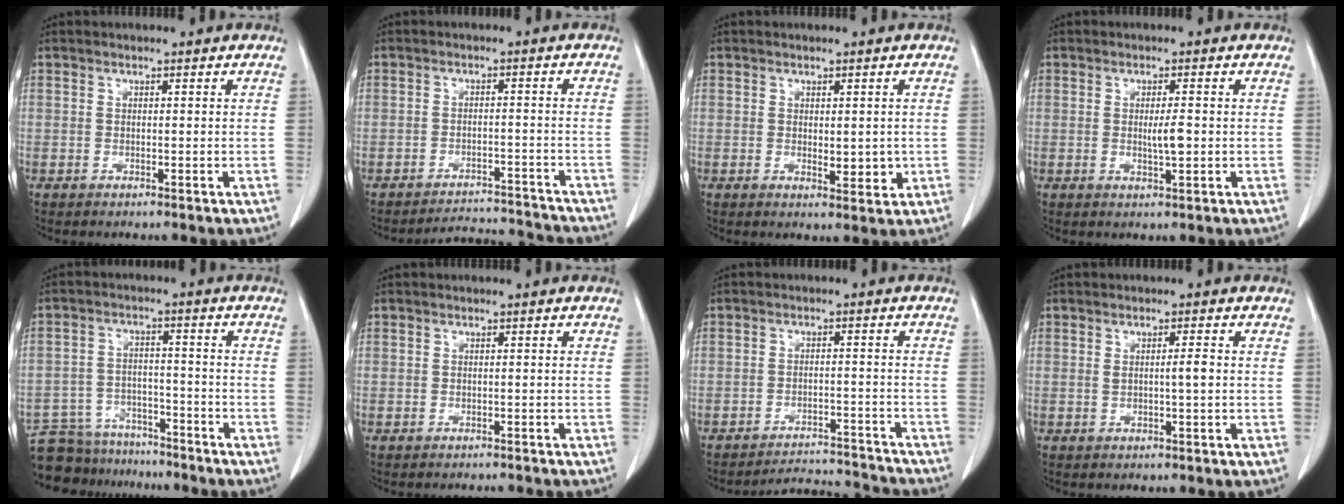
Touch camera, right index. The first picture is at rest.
{"total": 7.2, "force": [-7.0, 0.5, -1.3], "torque": [0.019, 0.022, -0.098]}
{"total": 3.0, "force": [-0.1, 1.3, 2.7], "torque": [-0.037, -0.007, 0.005]}
{"total": 2.7, "force": [-0.2, 0.3, 2.7], "torque": [-0.049, -0.003, -0.002]}
{"total": 10.7, "force": [-9.7, 4.6, 0.6], "torque": [-0.011, 0.021, -0.151]}
{"total": 2.3, "force": [-1.9, 1.2, 0.2], "torque": [-0.003, 0.002, -0.029]}
{"total": 7.1, "force": [-7.0, 0.3, -1.3], "torque": [0.020, 0.020, -0.100]}
{"total": 2.1, "force": [0.1, 0.0, 2.1], "torque": [-0.037, 0.000, 0.002]}